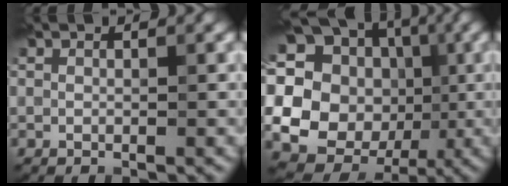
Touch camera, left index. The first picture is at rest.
{"total": 20.7, "force": [3.2, 18.7, 8.2], "torque": [-0.197, 0.031, 0.013]}